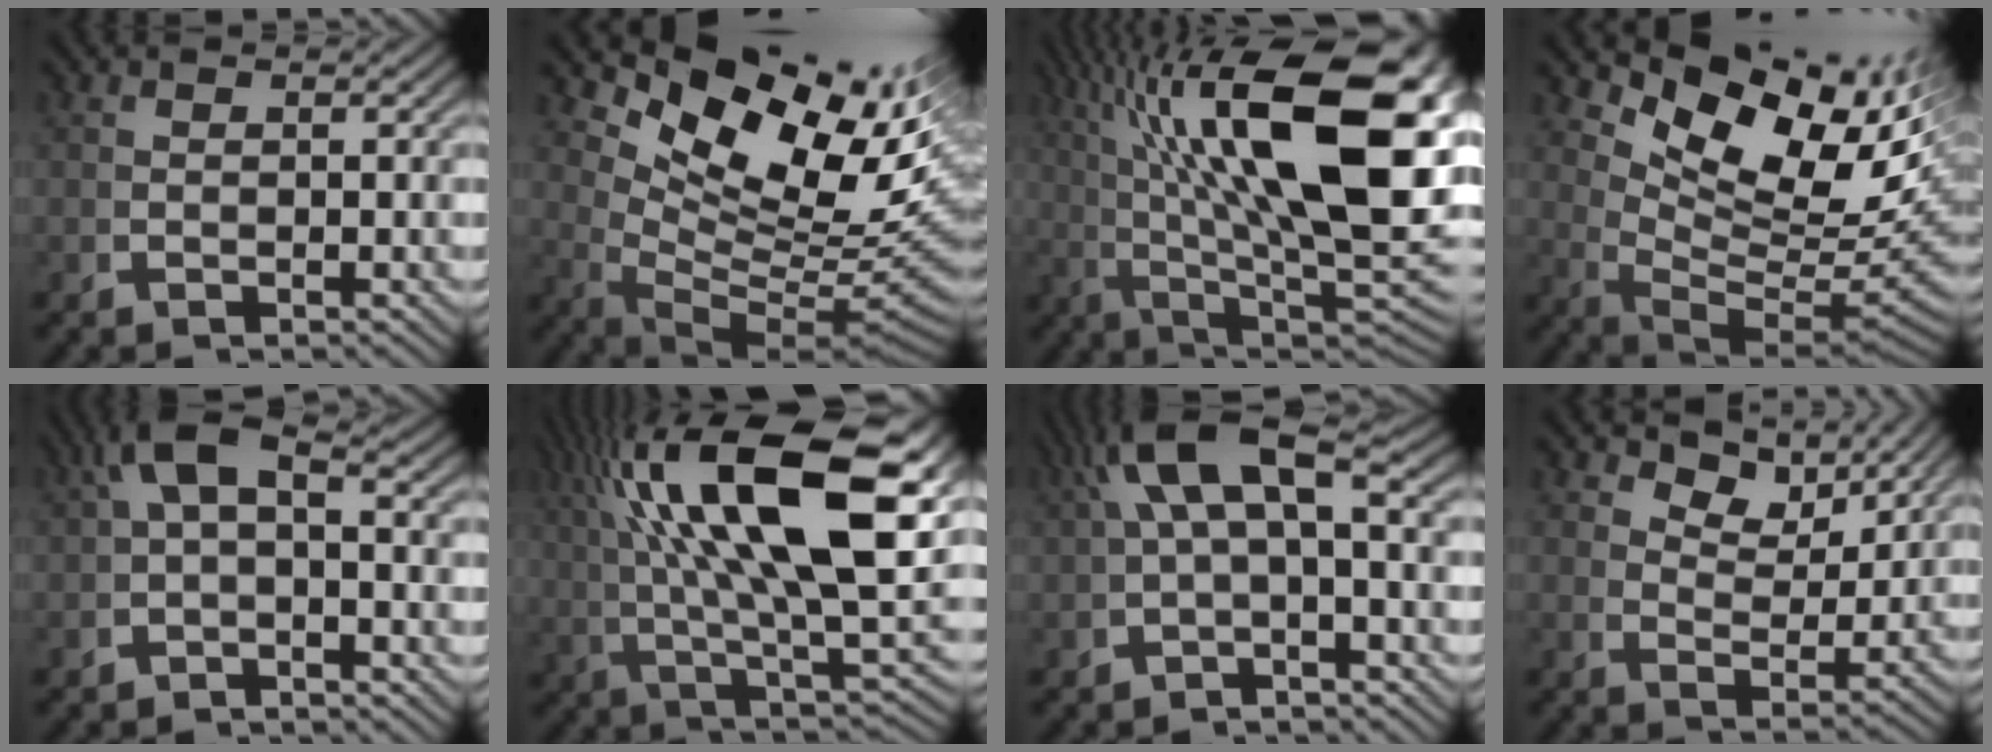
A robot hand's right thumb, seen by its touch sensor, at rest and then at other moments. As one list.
[{"total": 17.9, "force": [1.0, 11.4, 13.8], "torque": [-0.232, -0.042, 0.038]}, {"total": 19.6, "force": [1.8, 9.3, 17.2], "torque": [-0.254, -0.039, 0.058]}, {"total": 16.6, "force": [2.3, 10.5, 12.7], "torque": [-0.208, -0.034, 0.055]}, {"total": 4.1, "force": [0.2, 2.1, 3.5], "torque": [-0.071, 0.001, 0.009]}, {"total": 15.4, "force": [2.8, 6.7, 13.6], "torque": [-0.229, -0.018, 0.063]}, {"total": 5.1, "force": [0.6, 1.9, 4.7], "torque": [-0.087, 0.008, 0.019]}, {"total": 4.9, "force": [3.9, 1.4, 2.5], "torque": [-0.046, -0.003, 0.070]}]